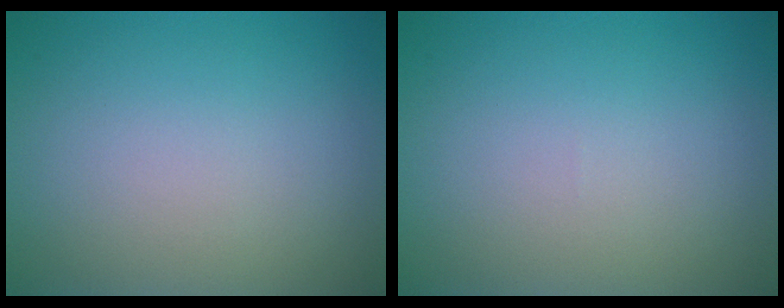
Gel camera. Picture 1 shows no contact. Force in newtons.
{"total": 0.0}